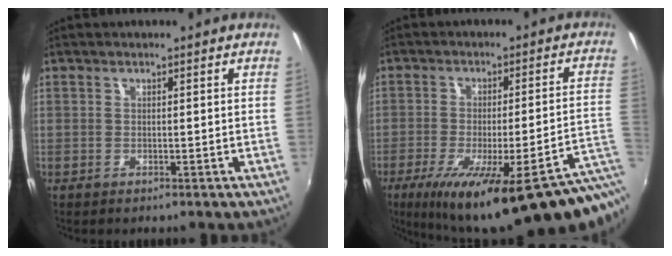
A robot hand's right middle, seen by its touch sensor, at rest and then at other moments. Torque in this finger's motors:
{"motor_torque": [1.45, -0.69, 0.44, 0.21]}